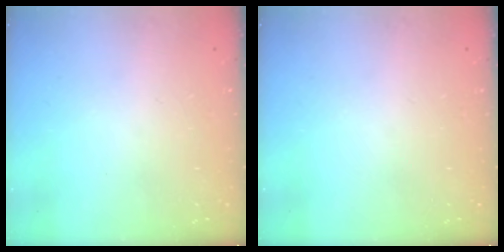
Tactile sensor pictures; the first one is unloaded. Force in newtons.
{"total": 0.0}